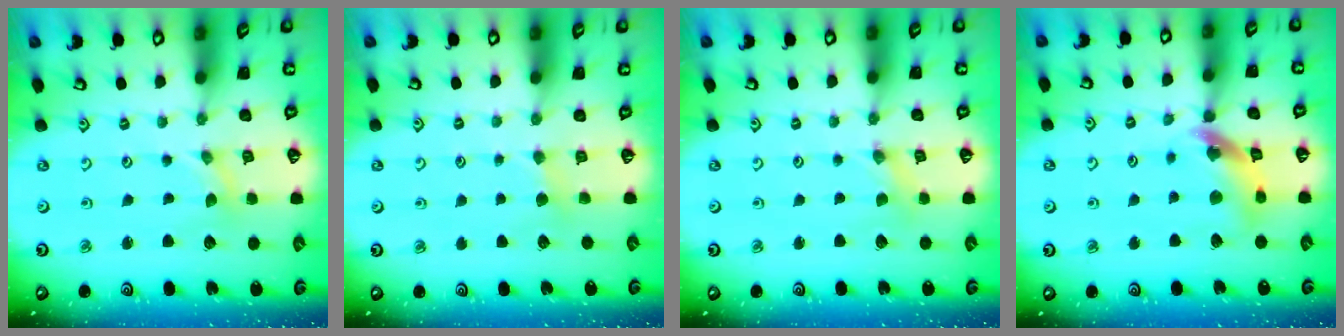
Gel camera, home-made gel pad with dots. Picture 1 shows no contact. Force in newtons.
{"total": 2.8, "press": 2.7, "slide": 0.4}
{"total": 0.0}
{"total": 12.8, "press": 12.7, "slide": 1.3}